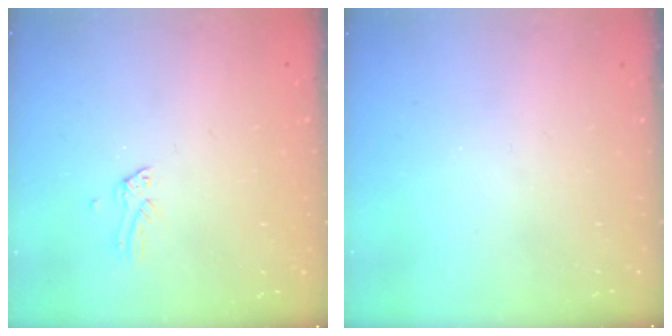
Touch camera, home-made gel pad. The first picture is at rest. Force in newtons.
{"total": 0.0}